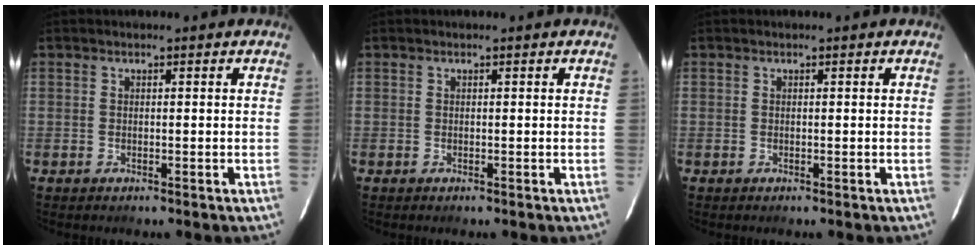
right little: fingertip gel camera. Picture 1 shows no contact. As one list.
[{"total": 0.0}, {"total": 0.0}]